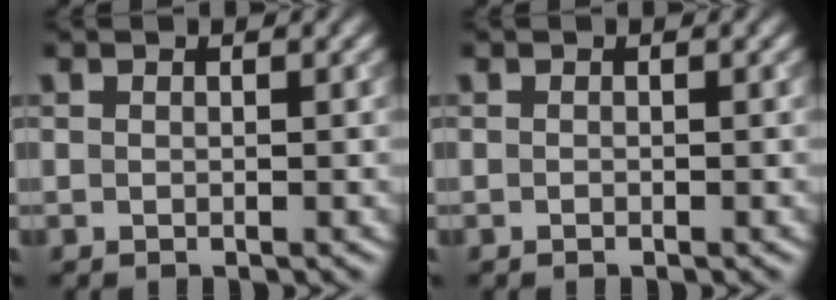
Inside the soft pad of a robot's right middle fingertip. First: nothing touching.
{"total": 0.0}